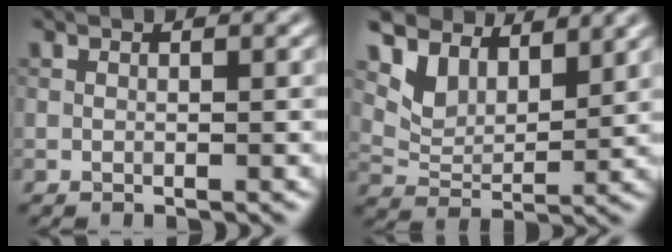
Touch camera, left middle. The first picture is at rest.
{"total": 5.9, "force": [4.7, 2.7, 2.3], "torque": [-0.058, 0.001, 0.080]}